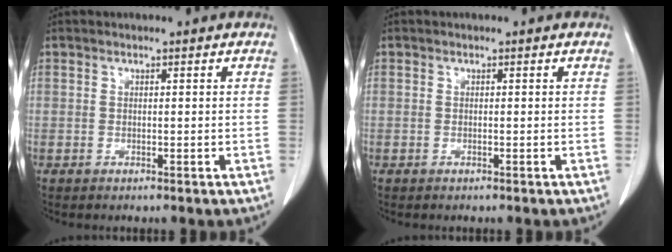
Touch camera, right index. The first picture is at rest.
{"total": 0.0}